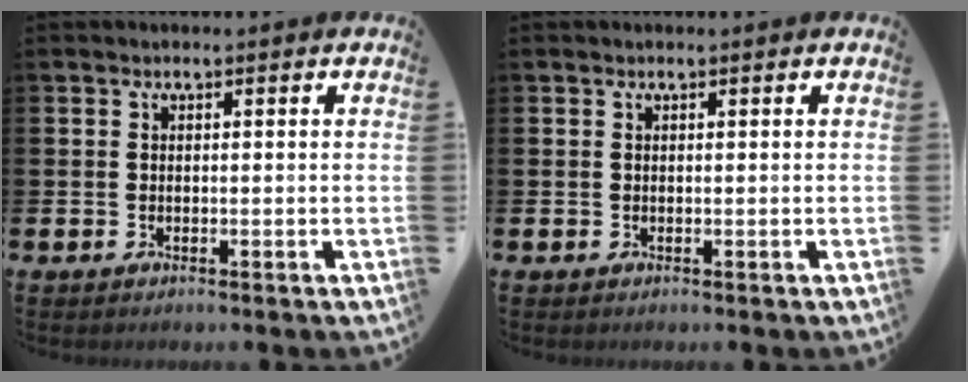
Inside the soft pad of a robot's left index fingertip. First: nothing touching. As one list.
[{"total": 0.0}]